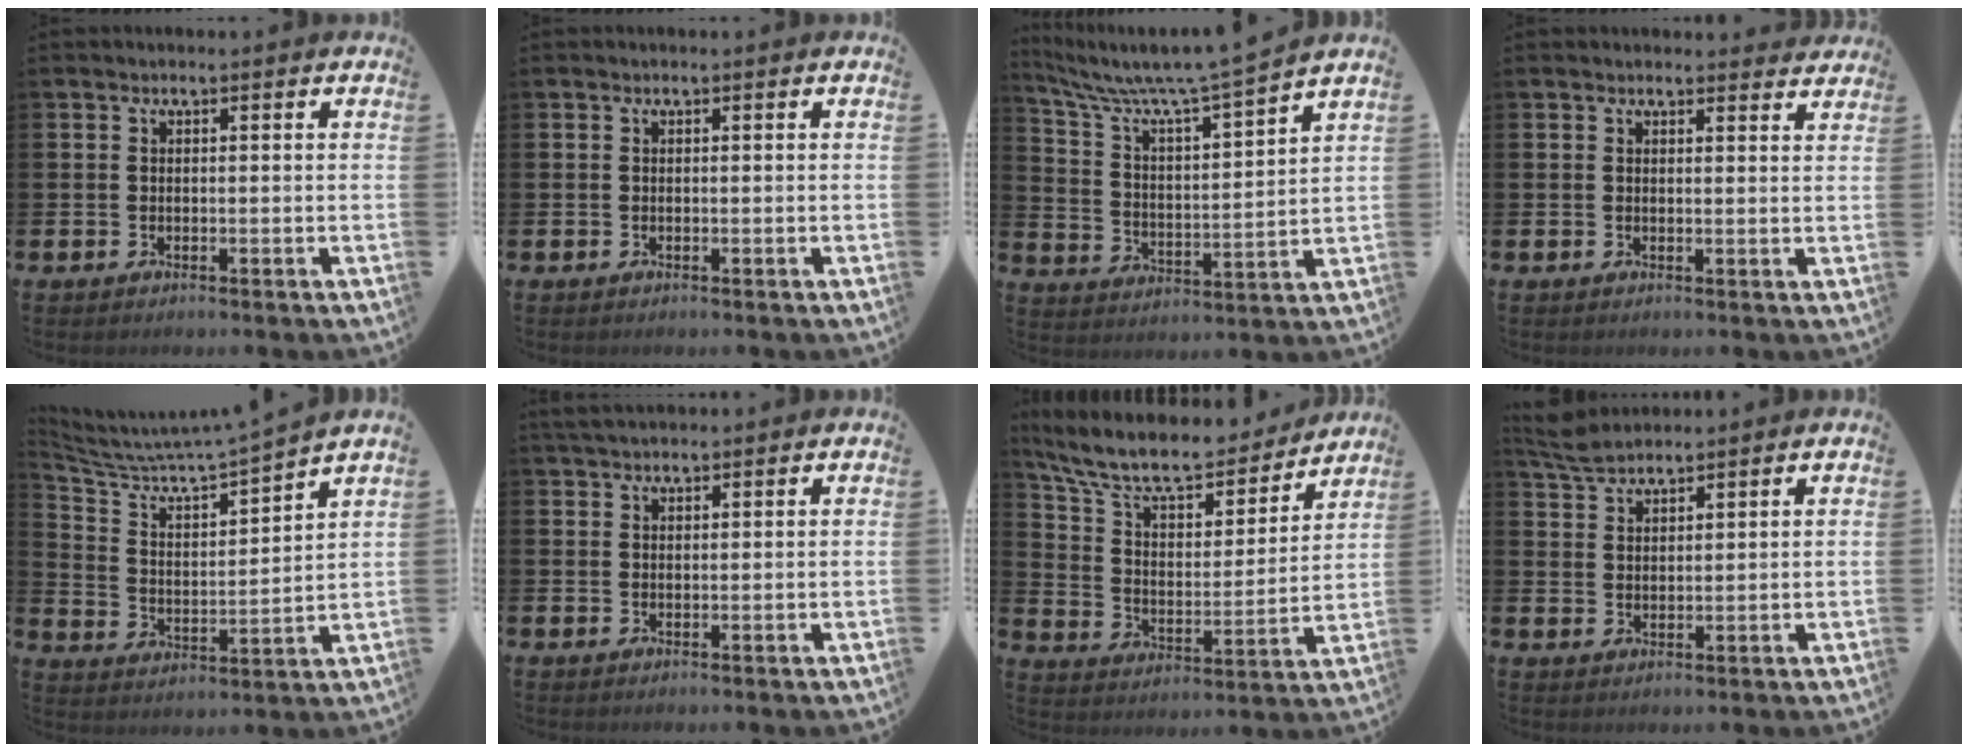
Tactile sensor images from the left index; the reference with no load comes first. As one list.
[{"total": 0.0}, {"total": 8.5, "force": [7.8, 0.0, 3.3], "torque": [-0.099, -0.056, 0.127]}, {"total": 1.9, "force": [1.8, 0.4, -0.1], "torque": [0.010, -0.011, 0.031]}, {"total": 6.5, "force": [6.0, 0.8, 2.5], "torque": [-0.080, -0.054, 0.095]}, {"total": 2.5, "force": [2.3, 0.7, 0.8], "torque": [-0.012, -0.004, 0.041]}, {"total": 10.9, "force": [9.6, 3.2, 4.1], "torque": [-0.123, -0.059, 0.165]}, {"total": 4.5, "force": [4.3, 0.7, 0.9], "torque": [-0.026, -0.016, 0.080]}]